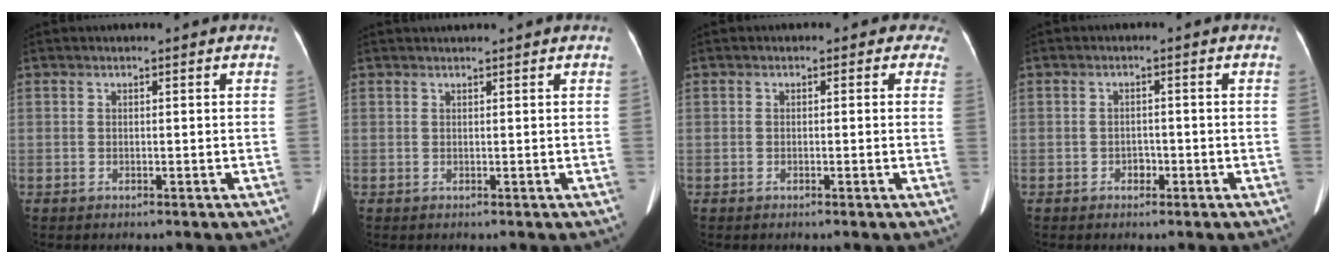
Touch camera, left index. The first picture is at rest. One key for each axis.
{"total": 1.9, "fx": 1.8, "fy": -0.5, "fz": 0.6, "tx": -0.004, "ty": 0.020, "tz": 0.035}
{"total": 1.4, "fx": 0.5, "fy": 1.3, "fz": 0.1, "tx": 0.019, "ty": -0.004, "tz": -0.018}
{"total": 1.3, "fx": -0.7, "fy": 1.0, "fz": 0.5, "tx": -0.004, "ty": 0.005, "tz": -0.013}